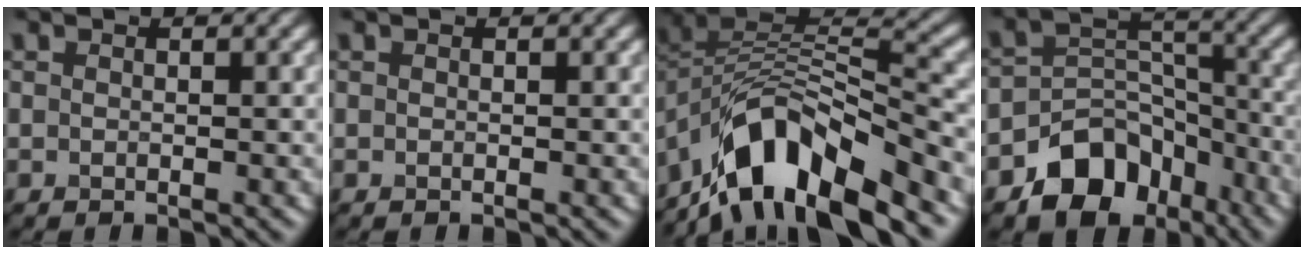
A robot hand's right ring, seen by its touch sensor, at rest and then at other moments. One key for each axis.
{"total": 0.0}
{"total": 10.4, "fx": -6.6, "fy": 4.6, "fz": 6.6, "tx": -0.100, "ty": 0.006, "tz": -0.122}
{"total": 8.2, "fx": -5.0, "fy": 5.5, "fz": 3.3, "tx": -0.030, "ty": -0.008, "tz": -0.087}